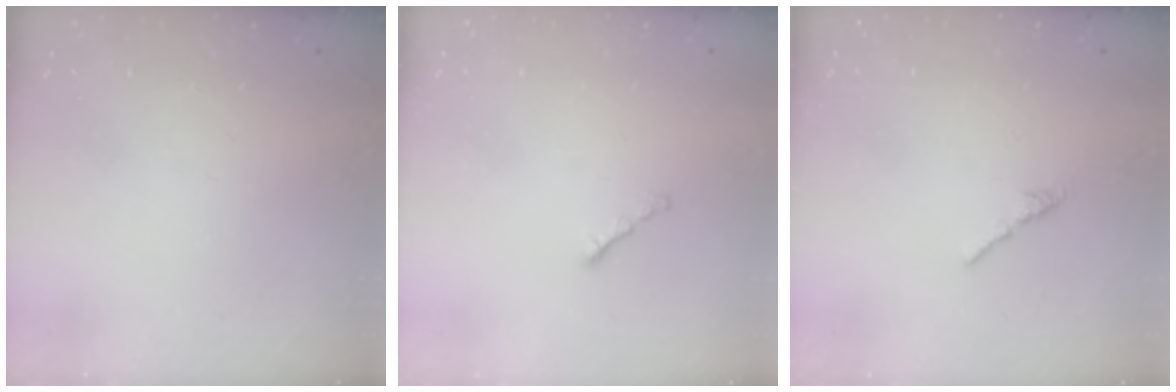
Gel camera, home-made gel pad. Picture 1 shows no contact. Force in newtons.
{"total": 0.8, "press": 0.7, "slide": 0.4}
{"total": 0.8, "press": 0.7, "slide": 0.5}